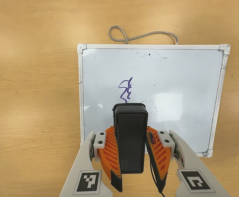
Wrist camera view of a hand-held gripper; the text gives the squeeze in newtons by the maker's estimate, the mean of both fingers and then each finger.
{"total": 6.3, "left": 5.5, "right": 7.1}